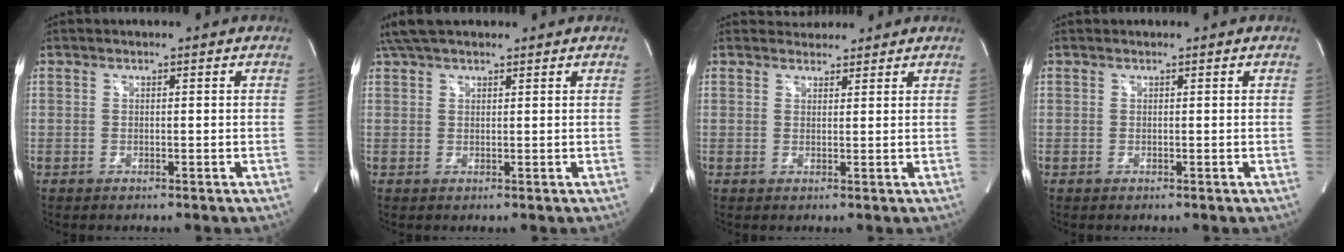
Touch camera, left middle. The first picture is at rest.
{"total": 6.8, "force": [5.6, 2.1, 3.3], "torque": [-0.061, 0.039, 0.104]}
{"total": 2.8, "force": [2.6, 1.1, -0.2], "torque": [0.002, 0.014, 0.039]}
{"total": 0.0}